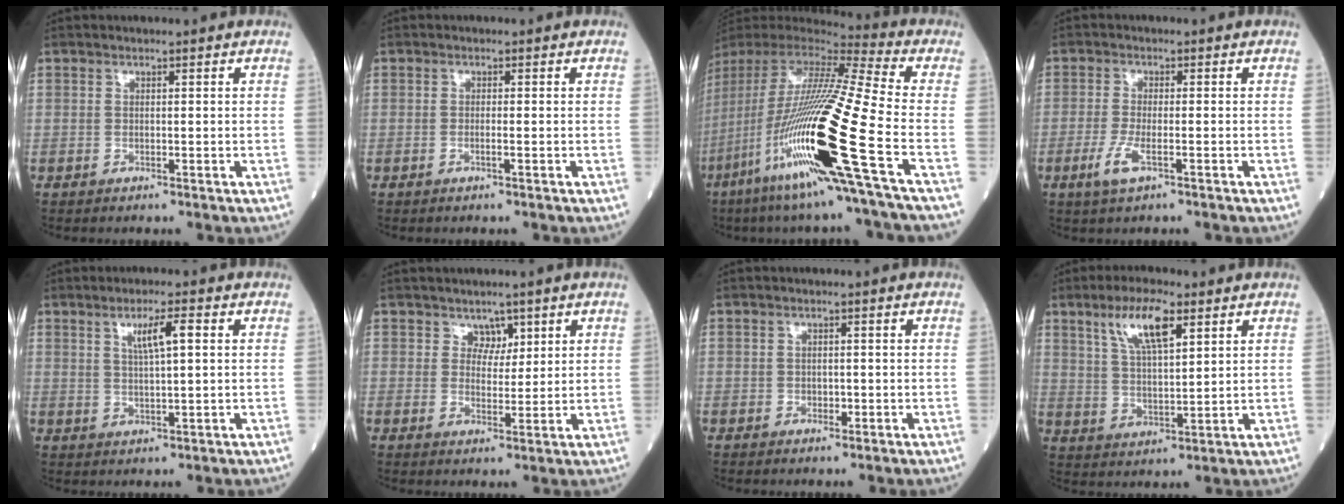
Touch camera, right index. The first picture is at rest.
{"total": 0.8, "force": [-0.3, -0.1, 0.7], "torque": [-0.014, 0.000, -0.006]}
{"total": 28.1, "force": [-9.6, 0.2, 26.4], "torque": [-0.515, -0.059, -0.190]}
{"total": 3.9, "force": [-1.9, 0.7, 3.3], "torque": [-0.077, -0.008, -0.037]}
{"total": 4.6, "force": [1.6, 0.3, 4.3], "torque": [-0.076, 0.003, 0.029]}
{"total": 2.8, "force": [1.8, 1.9, 1.0], "torque": [-0.006, -0.001, 0.027]}
{"total": 1.1, "force": [-0.3, 0.9, 0.7], "torque": [-0.008, 0.001, -0.004]}
{"total": 8.8, "force": [4.8, 2.1, 7.1], "torque": [-0.139, 0.005, 0.092]}